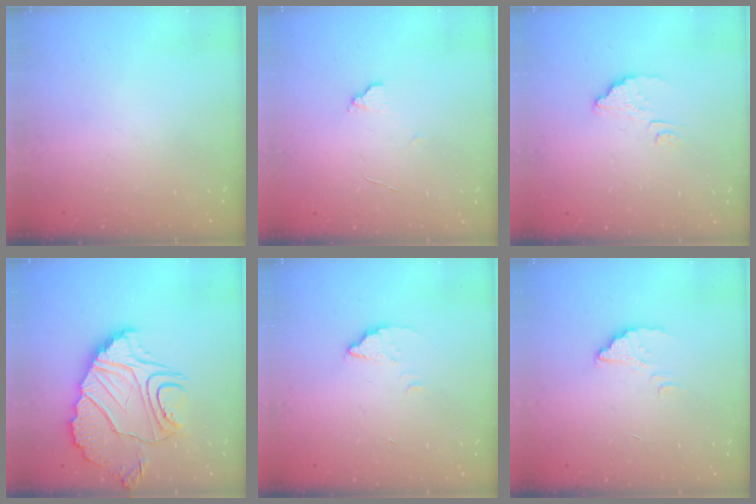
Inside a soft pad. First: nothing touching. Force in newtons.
{"total": 4.3, "press": 4.3, "slide": 0.4}
{"total": 3.7, "press": 3.7, "slide": 0.4}
{"total": 13.9, "press": 13.9, "slide": 0.6}
{"total": 2.6, "press": 2.6, "slide": 0.2}
{"total": 2.5, "press": 2.5, "slide": 0.3}